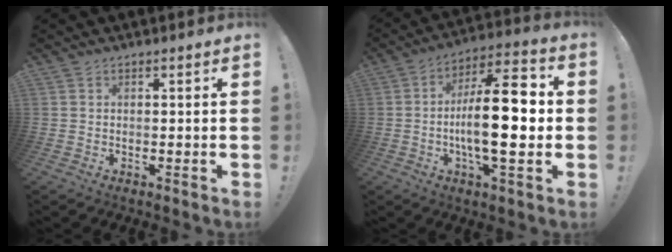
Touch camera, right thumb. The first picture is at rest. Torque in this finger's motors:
{"motor_torque": [1.86, 3.15, 1.24, -0.89, 0.66]}